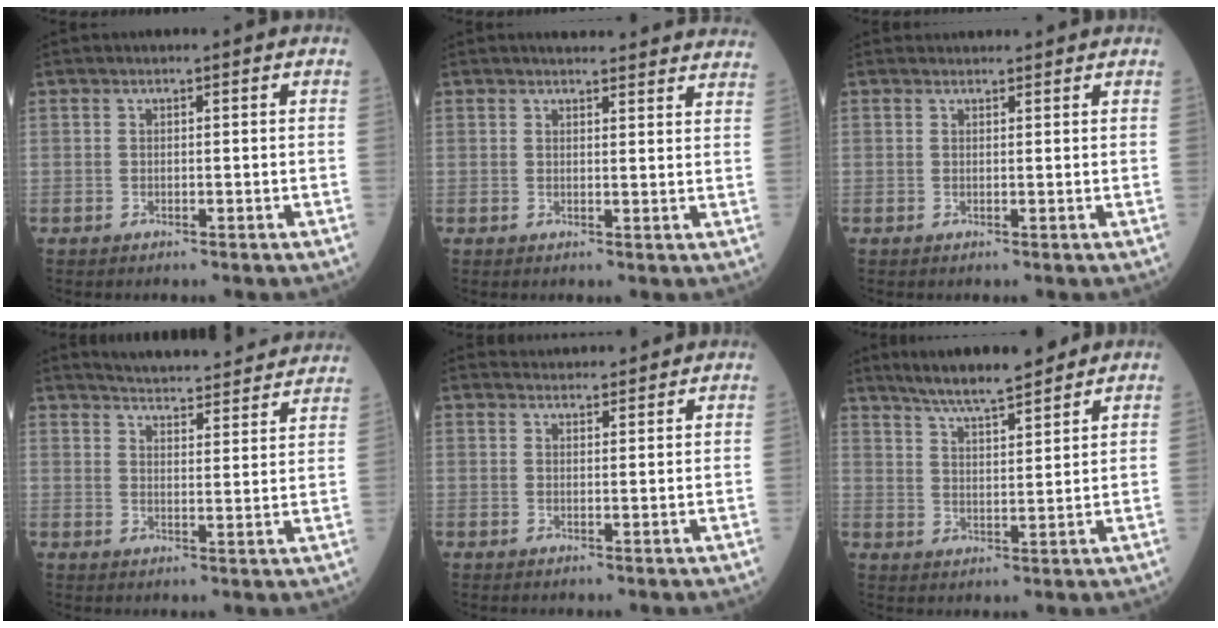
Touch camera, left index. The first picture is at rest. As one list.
[{"total": 16.2, "force": [15.4, 1.8, 4.6], "torque": [-0.043, -0.004, 0.170]}, {"total": 2.7, "force": [2.7, 0.2, 0.2], "torque": [-0.006, 0.024, 0.041]}, {"total": 20.9, "force": [19.9, 2.0, 6.1], "torque": [-0.084, -0.021, 0.245]}, {"total": 4.5, "force": [4.5, 0.4, 0.3], "torque": [-0.012, 0.024, 0.065]}, {"total": 10.1, "force": [8.8, 0.9, 5.0], "torque": [-0.083, 0.014, 0.147]}]